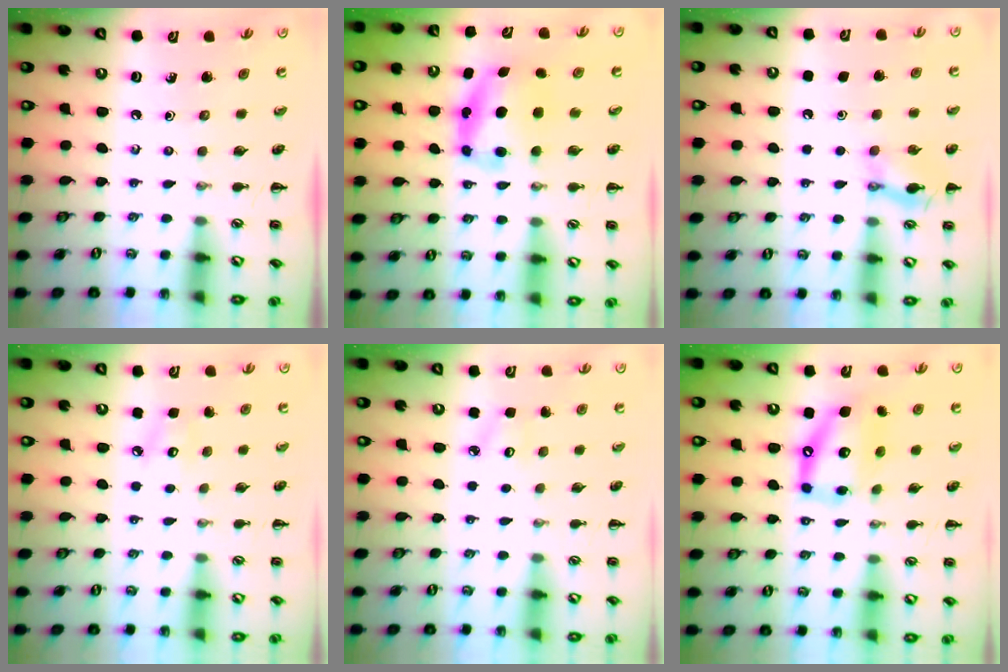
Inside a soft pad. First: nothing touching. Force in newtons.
{"total": 6.1, "press": 6.1, "slide": 0.8}
{"total": 1.6, "press": 1.6, "slide": 0.1}
{"total": 4.7, "press": 4.5, "slide": 1.3}
{"total": 5.4, "press": 5.1, "slide": 1.7}
{"total": 12.2, "press": 11.9, "slide": 2.5}